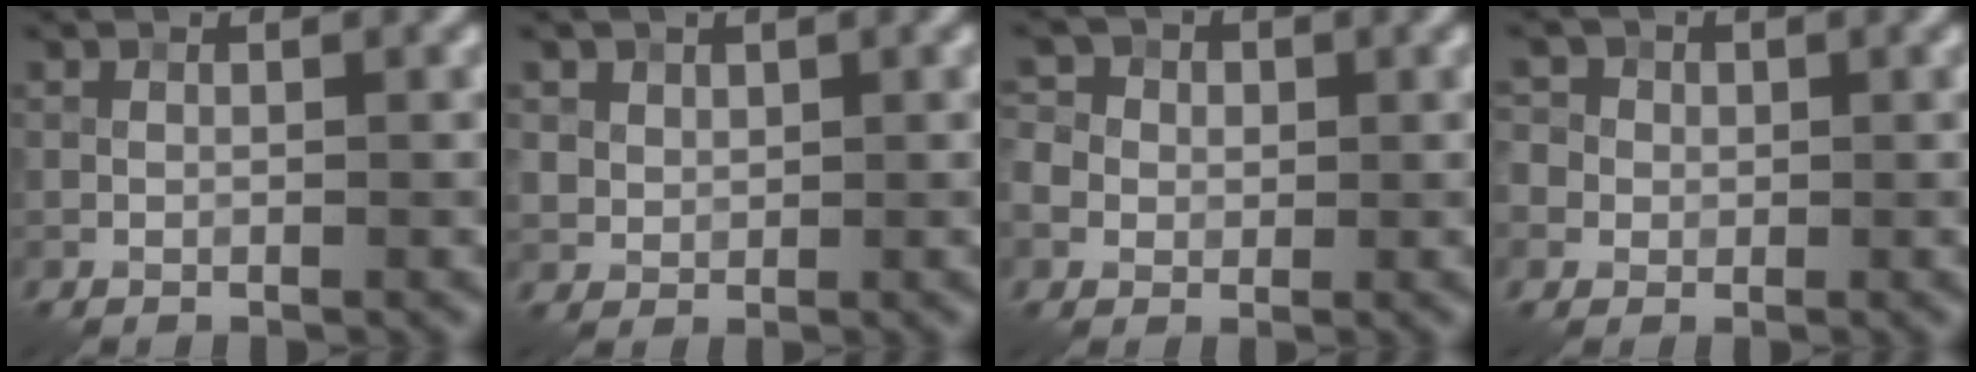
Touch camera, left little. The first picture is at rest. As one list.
[{"total": 2.0, "force": [1.1, 1.6, 0.5], "torque": [-0.012, -0.010, 0.035]}, {"total": 5.7, "force": [0.7, 5.2, 2.0], "torque": [-0.041, 0.036, -0.013]}, {"total": 4.9, "force": [1.1, 4.5, 1.7], "torque": [-0.027, 0.036, -0.007]}]